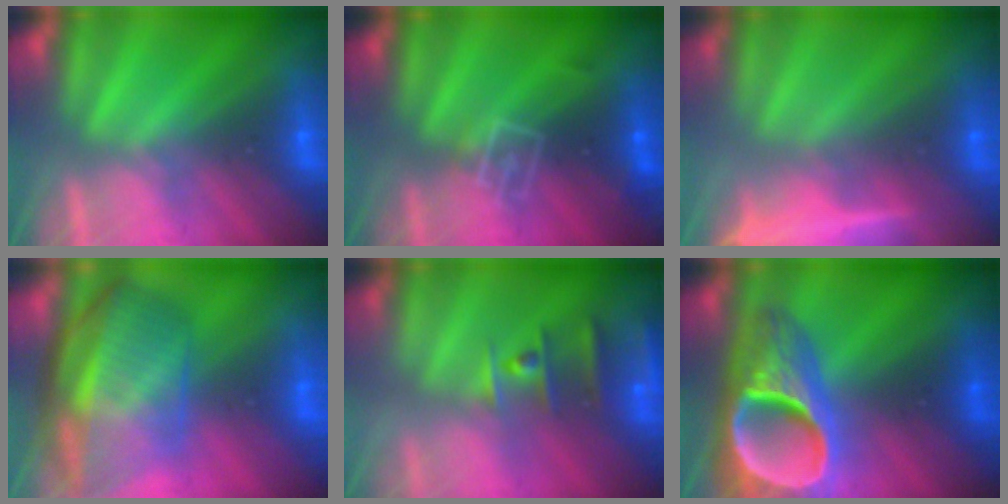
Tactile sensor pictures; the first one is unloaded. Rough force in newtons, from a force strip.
{"total": 2.8}
{"total": 6.5}
{"total": 8.0}
{"total": 2.4}
{"total": 7.5}